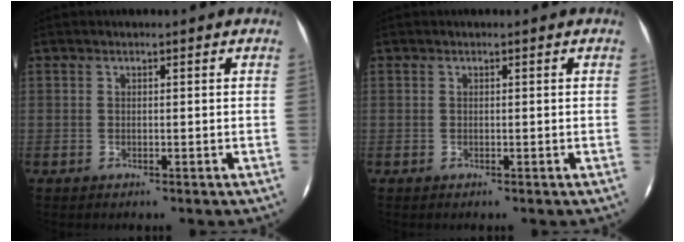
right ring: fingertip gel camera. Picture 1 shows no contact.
{"total": 0.0}